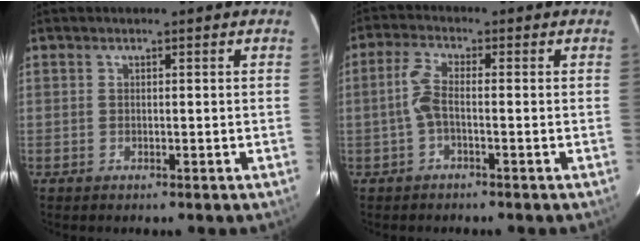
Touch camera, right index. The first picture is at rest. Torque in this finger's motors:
{"motor_torque": [0.24, 0.05, 0.24, 0.07]}